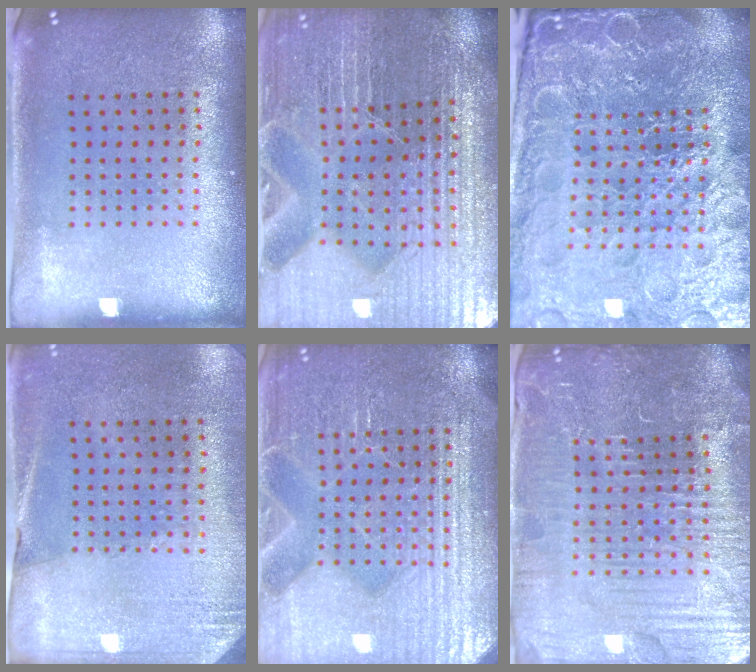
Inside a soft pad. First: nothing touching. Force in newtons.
{"total": 5.1, "press": 4.9, "slide": 1.5}
{"total": 6.2, "press": 5.6, "slide": 2.8}
{"total": 2.7, "press": 2.4, "slide": 1.2}
{"total": 6.8, "press": 6.7, "slide": 0.8}
{"total": 5.6, "press": 5.2, "slide": 2.3}